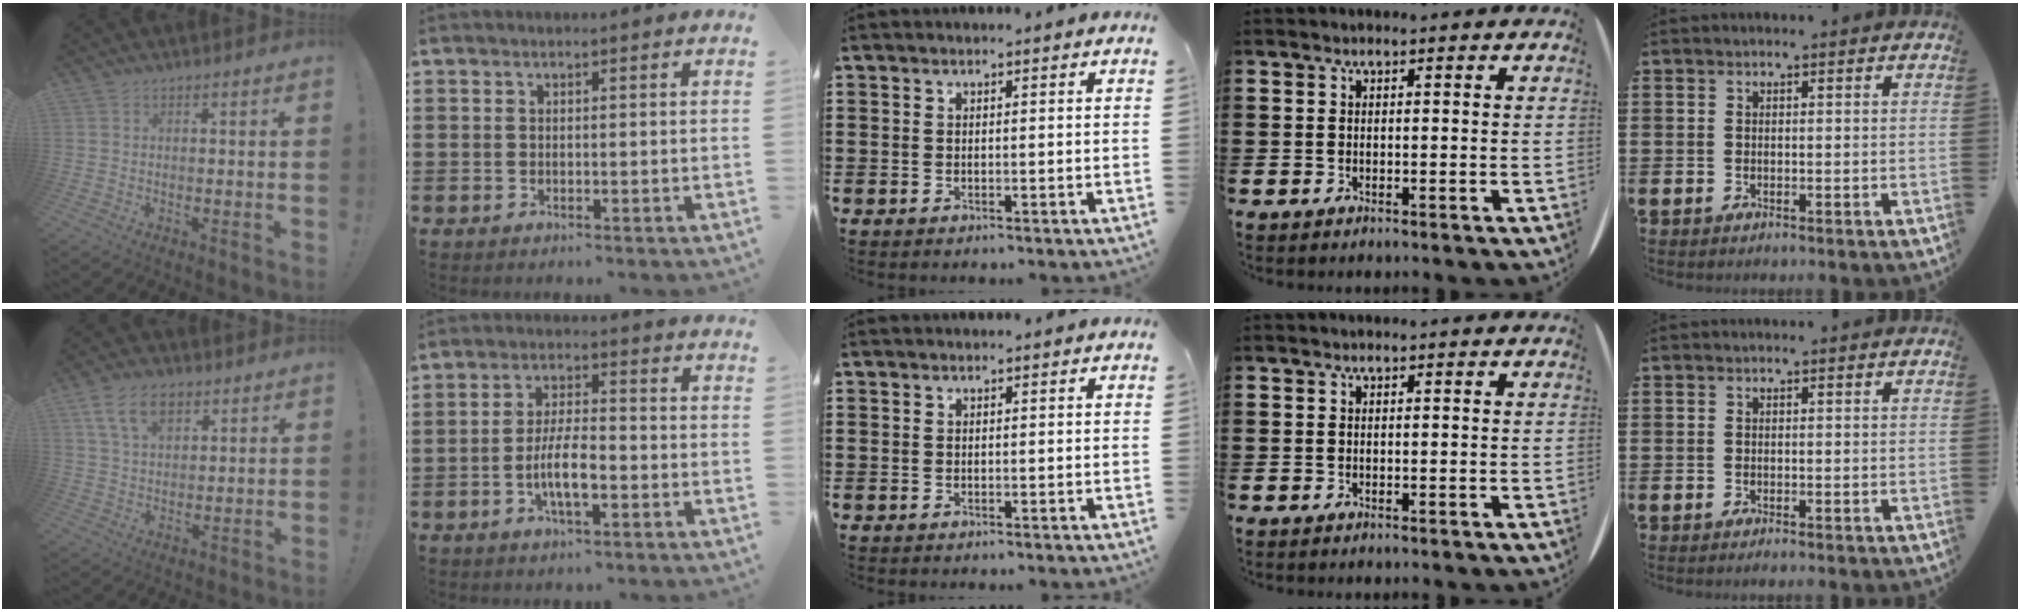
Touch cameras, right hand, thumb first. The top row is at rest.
{"thumb": {"total": 10.5, "force": [5.4, 6.3, 6.5], "torque": [-0.106, -0.006, 0.102]}, "index": {"total": 6.8, "force": [-2.2, 2.1, 6.1], "torque": [-0.129, -0.003, -0.045]}}